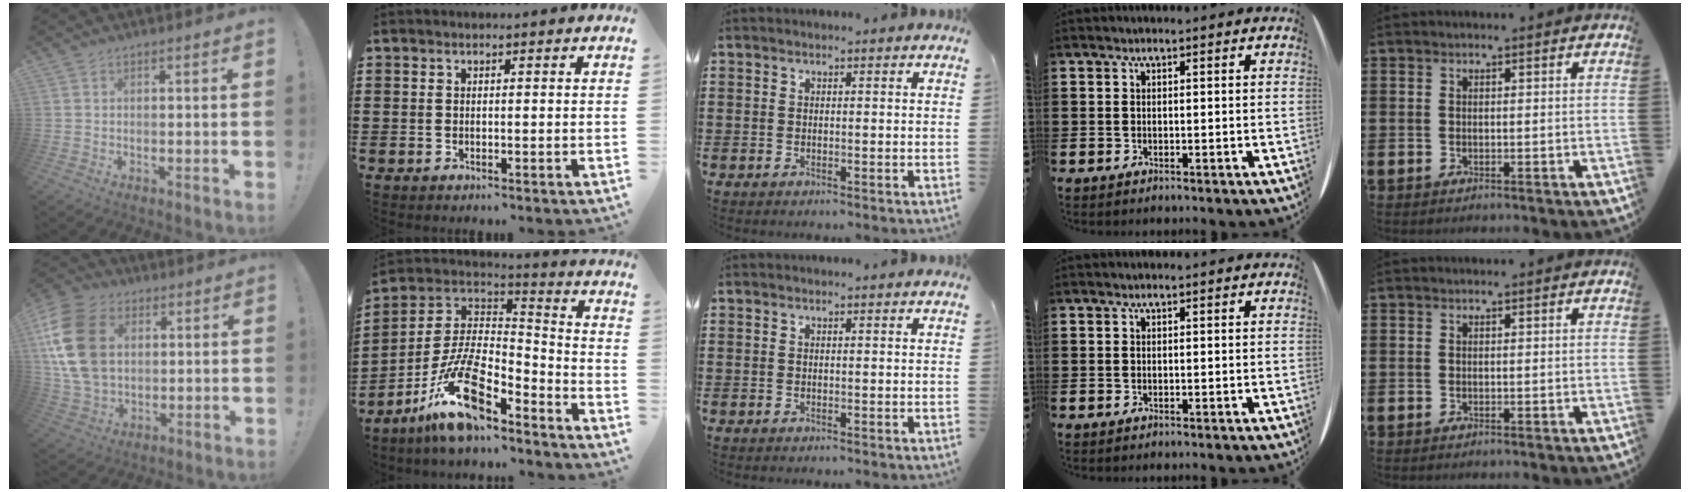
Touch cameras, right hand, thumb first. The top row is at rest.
{"thumb": {"total": 20.8, "force": [4.2, 15.3, 13.4], "torque": [-0.251, 0.003, 0.087]}, "index": {"total": 14.4, "force": [-8.8, 5.0, 10.2], "torque": [-0.214, 0.023, -0.163]}}